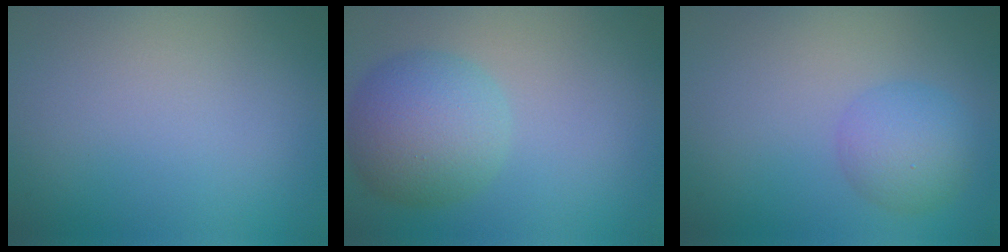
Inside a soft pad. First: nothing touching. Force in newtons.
{"total": 6.1, "press": 6.1, "slide": 0.3}
{"total": 3.4, "press": 3.4, "slide": 0.0}